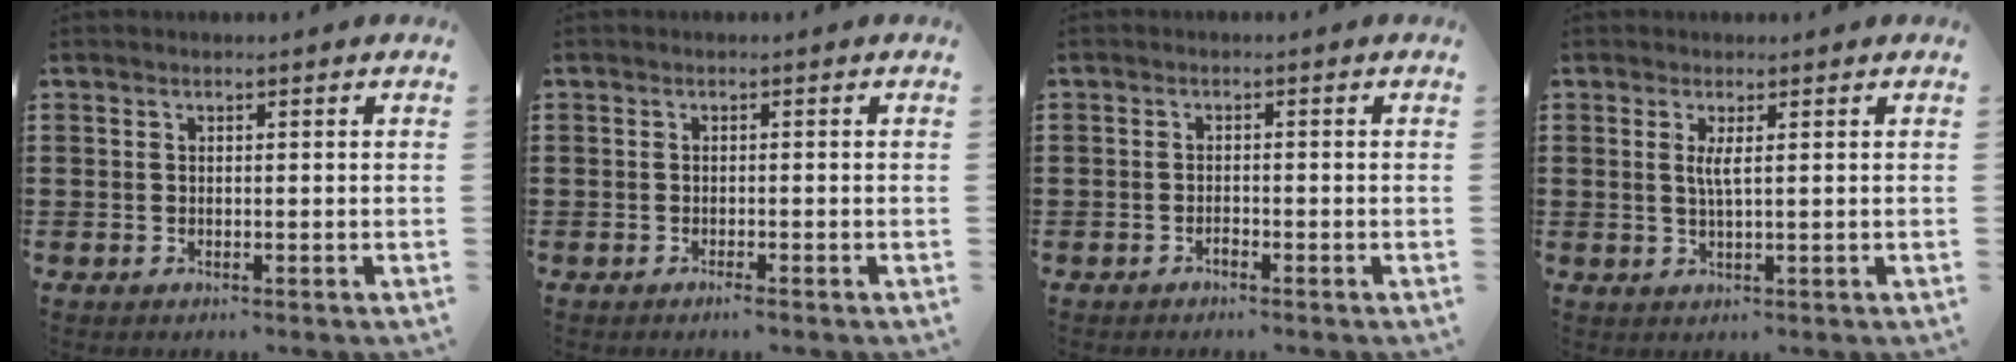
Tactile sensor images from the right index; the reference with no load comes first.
{"total": 0.9, "force": [-0.8, -0.1, 0.4], "torque": [-0.009, -0.004, -0.014]}
{"total": 0.9, "force": [-0.9, 0.2, 0.3], "torque": [-0.009, -0.001, -0.017]}
{"total": 2.2, "force": [0.5, 0.1, 2.1], "torque": [-0.044, -0.003, 0.007]}